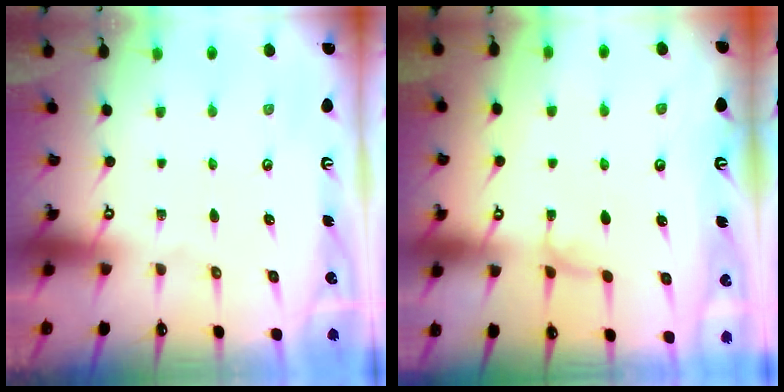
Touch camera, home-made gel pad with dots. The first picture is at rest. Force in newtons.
{"total": 2.3, "press": 2.2, "slide": 0.3}